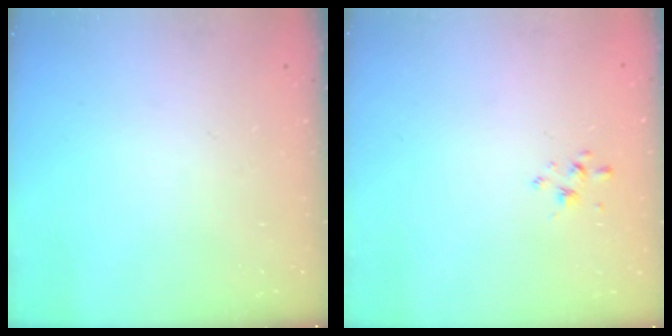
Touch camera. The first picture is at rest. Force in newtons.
{"total": 2.0, "press": 1.9, "slide": 0.6}